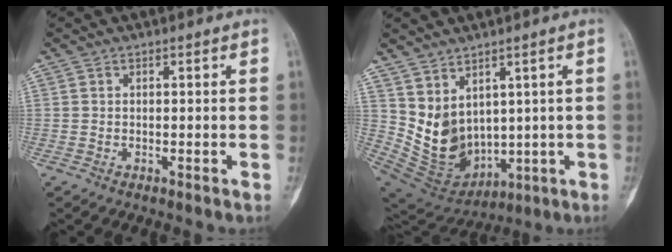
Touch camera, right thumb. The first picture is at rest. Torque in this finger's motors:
{"motor_torque": [-0.85, 1.28, 0.30, 0.32, 0.09]}